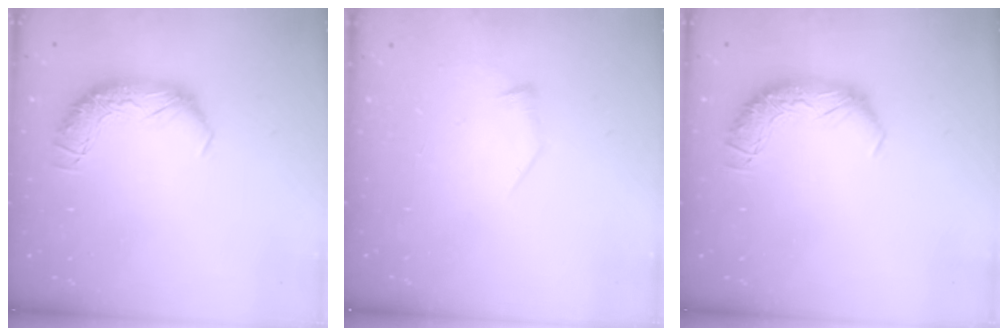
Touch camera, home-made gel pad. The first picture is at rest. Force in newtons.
{"total": 7.4, "press": 7.4, "slide": 0.8}
{"total": 0.0}